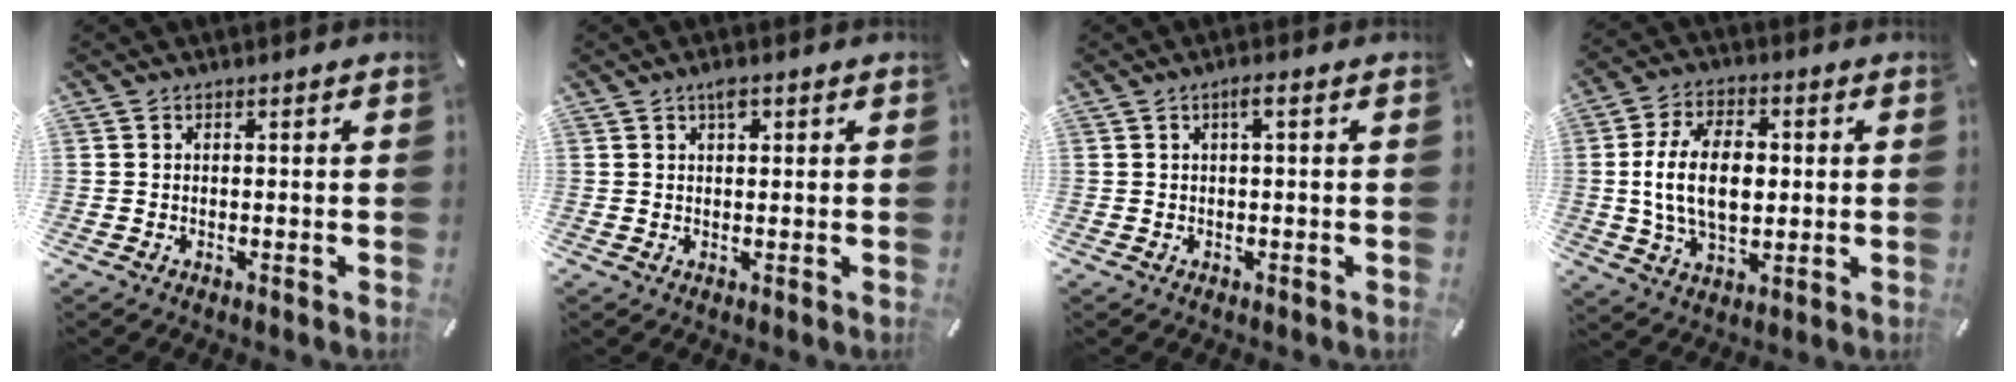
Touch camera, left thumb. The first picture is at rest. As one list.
[{"total": 2.3, "force": [1.2, 1.1, 1.7], "torque": [-0.028, 0.001, 0.018]}, {"total": 1.9, "force": [0.3, 0.2, 1.9], "torque": [-0.036, 0.002, 0.003]}, {"total": 14.4, "force": [0.6, 9.0, 11.2], "torque": [-0.235, 0.009, 0.010]}]